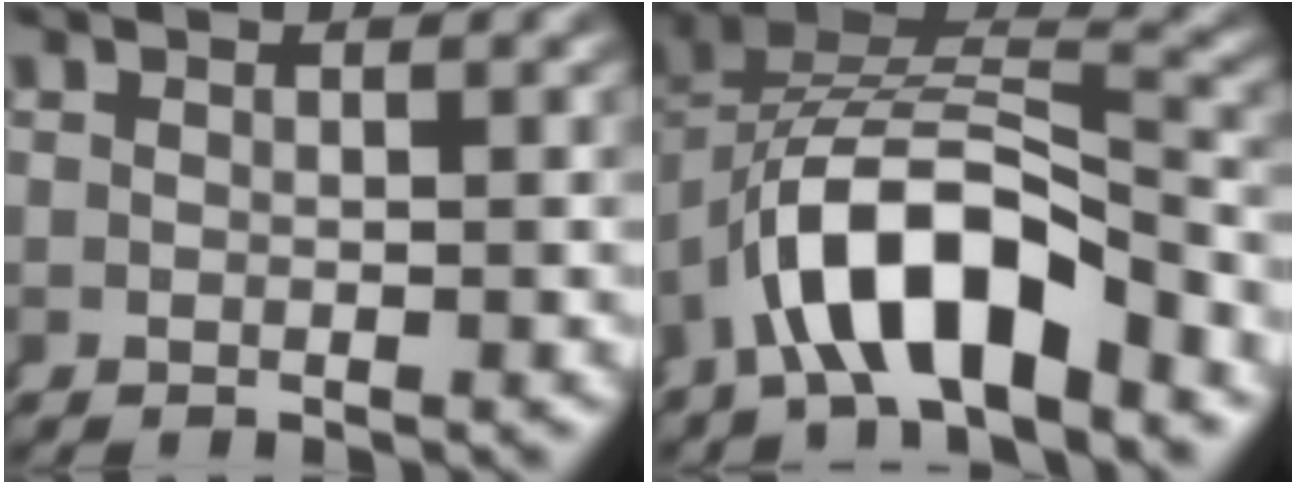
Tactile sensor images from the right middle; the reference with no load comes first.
{"total": 10.7, "force": [-2.7, 7.3, 7.4], "torque": [-0.149, -0.028, -0.035]}